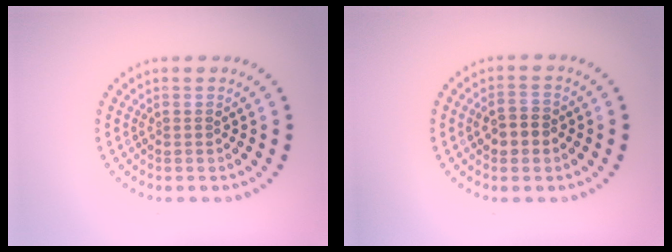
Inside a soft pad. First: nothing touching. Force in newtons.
{"total": 2.5, "press": 2.5, "slide": 0.1}